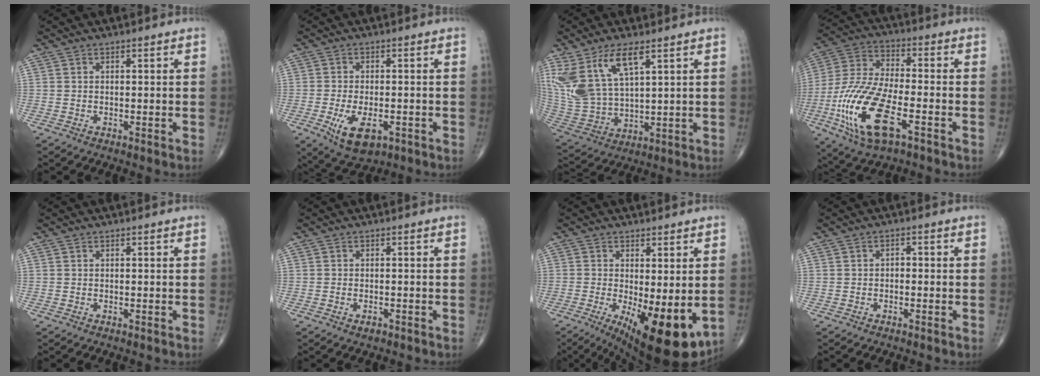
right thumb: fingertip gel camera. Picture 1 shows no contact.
{"total": 8.3, "force": [-3.1, 4.2, 6.5], "torque": [-0.111, -0.002, -0.041]}
{"total": 15.2, "force": [7.5, 6.5, 11.6], "torque": [-0.244, -0.027, 0.164]}
{"total": 19.5, "force": [-7.1, 7.9, 16.3], "torque": [-0.350, 0.015, -0.127]}
{"total": 0.0}
{"total": 1.3, "force": [-0.8, 0.7, 0.8], "torque": [-0.015, 0.003, -0.010]}
{"total": 14.7, "force": [-3.5, 5.3, 13.3], "torque": [-0.181, -0.028, -0.034]}
{"total": 1.3, "force": [-0.3, 0.9, 0.9], "torque": [-0.005, 0.006, -0.009]}